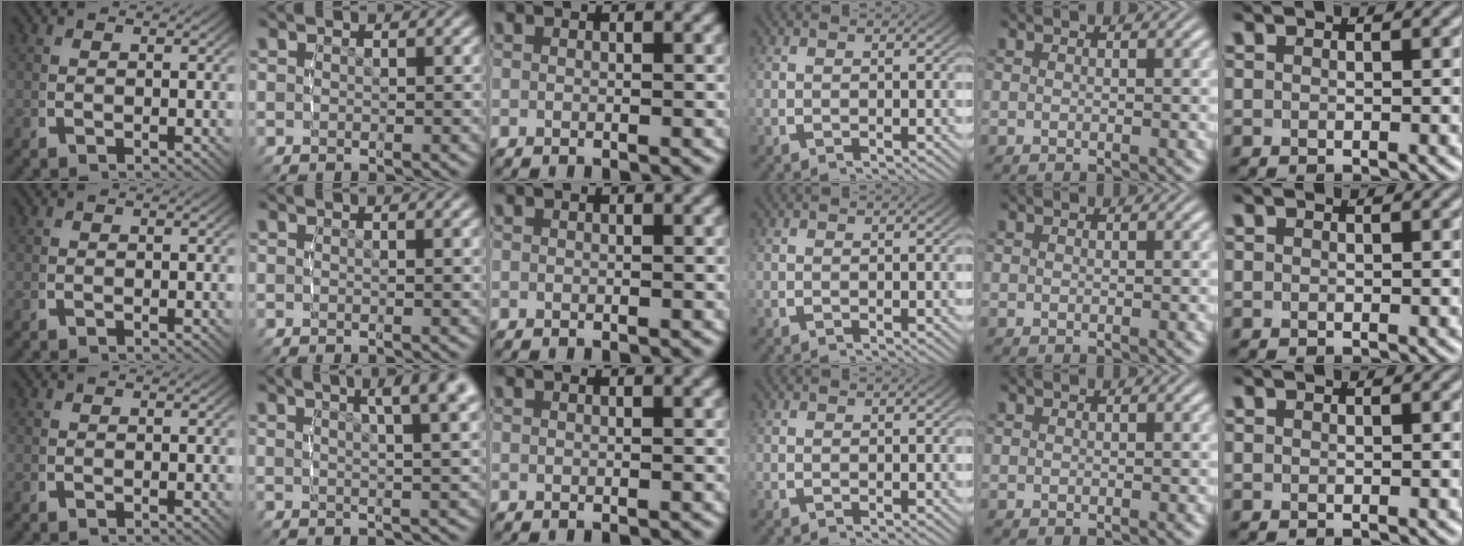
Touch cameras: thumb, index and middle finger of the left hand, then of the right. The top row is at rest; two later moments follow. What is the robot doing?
{"motion": "lift_and_place", "object": "condiment"}